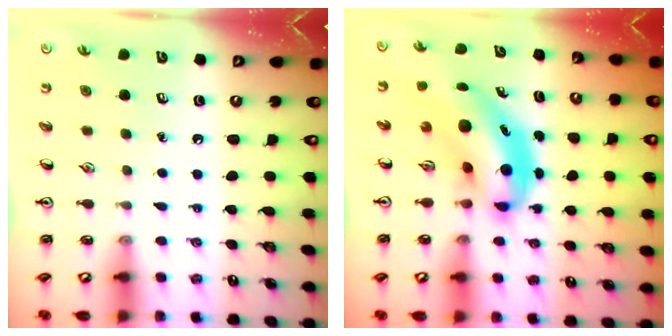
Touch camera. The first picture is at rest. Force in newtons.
{"total": 6.6, "press": 6.4, "slide": 1.6}